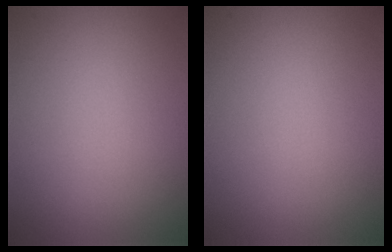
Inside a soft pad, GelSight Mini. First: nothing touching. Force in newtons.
{"total": 0.0}